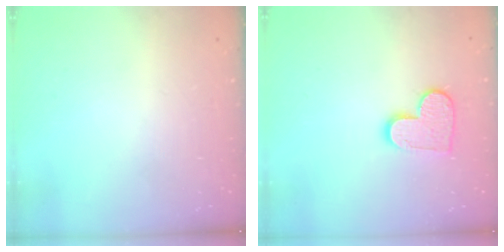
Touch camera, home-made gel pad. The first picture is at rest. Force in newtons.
{"total": 9.6, "press": 9.6, "slide": 0.6}